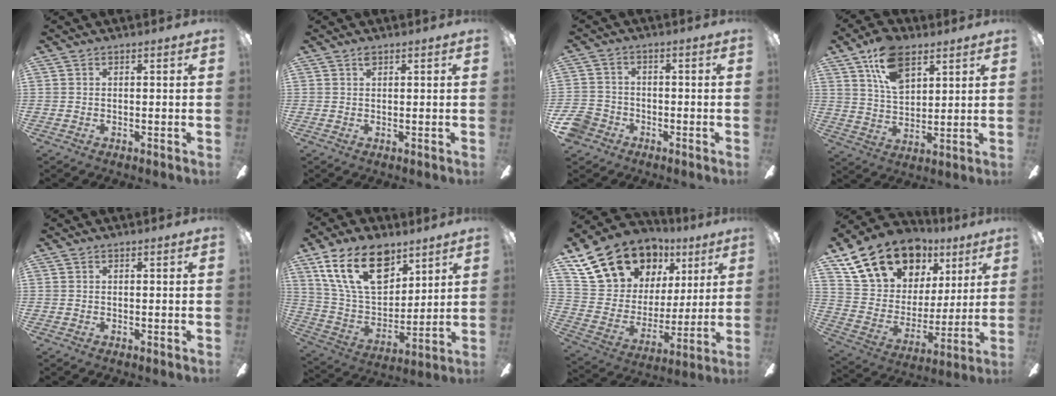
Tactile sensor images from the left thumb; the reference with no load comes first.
{"total": 1.0, "force": [0.6, 0.5, 0.6], "torque": [-0.013, 0.001, 0.011]}
{"total": 6.6, "force": [-3.8, 5.0, 2.1], "torque": [-0.062, 0.024, -0.074]}
{"total": 13.2, "force": [7.7, 7.4, 7.8], "torque": [-0.144, -0.012, 0.144]}
{"total": 0.0}
{"total": 20.4, "force": [11.2, 11.4, 12.6], "torque": [-0.231, -0.043, 0.201]}
{"total": 19.5, "force": [13.4, 12.3, 7.1], "torque": [-0.142, -0.073, 0.262]}
{"total": 20.1, "force": [13.5, 12.6, 7.9], "torque": [-0.153, -0.070, 0.262]}